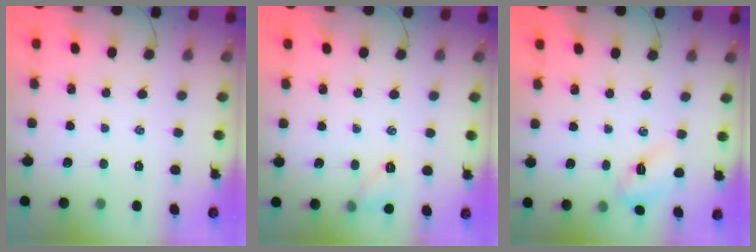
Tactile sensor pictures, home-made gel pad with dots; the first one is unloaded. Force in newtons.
{"total": 6.8, "press": 6.5, "slide": 1.7}
{"total": 4.5, "press": 4.4, "slide": 0.9}